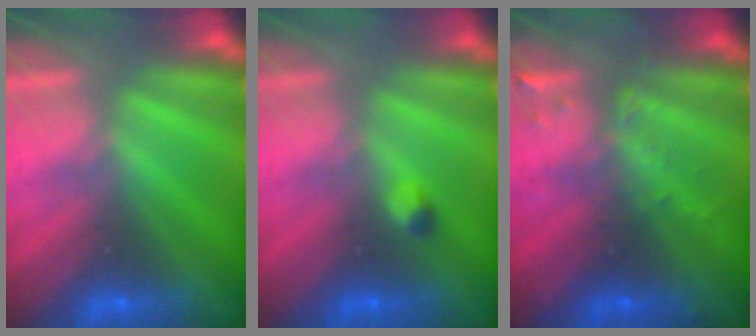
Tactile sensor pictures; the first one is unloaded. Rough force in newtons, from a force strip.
{"total": 2.4}
{"total": 3.0}